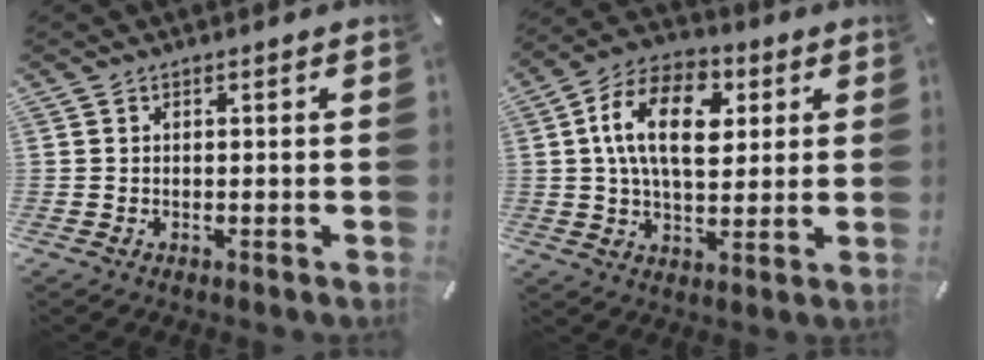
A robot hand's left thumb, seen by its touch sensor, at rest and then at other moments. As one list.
[{"total": 15.7, "force": [3.8, 9.9, 11.6], "torque": [-0.217, 0.013, 0.064]}]